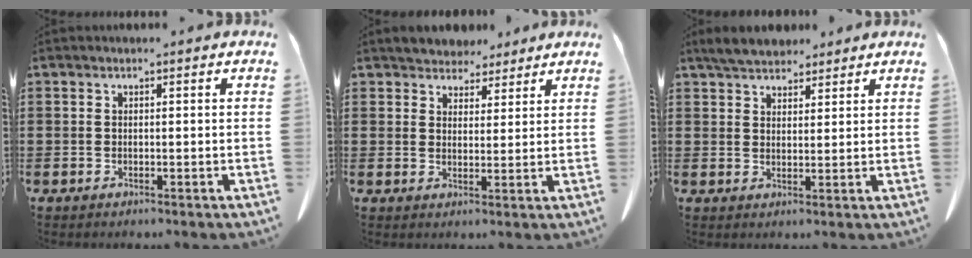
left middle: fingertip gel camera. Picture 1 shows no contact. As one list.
[{"total": 4.0, "force": [3.7, 1.5, -0.2], "torque": [-0.004, -0.011, 0.068]}, {"total": 4.8, "force": [4.3, 1.5, 1.3], "torque": [-0.040, -0.006, 0.082]}]